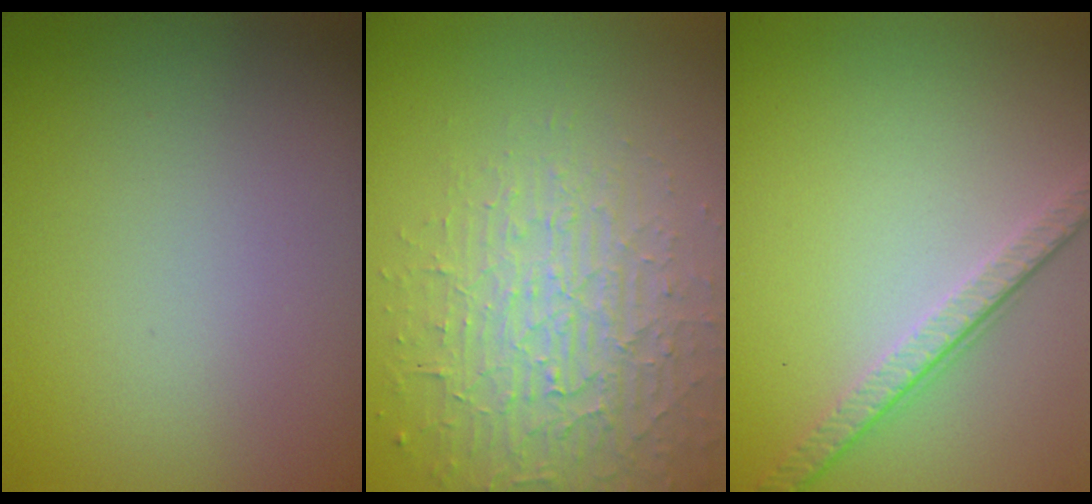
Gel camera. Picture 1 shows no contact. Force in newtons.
{"total": 4.2, "press": 3.8, "slide": 1.7}
{"total": 3.6, "press": 2.5, "slide": 2.6}